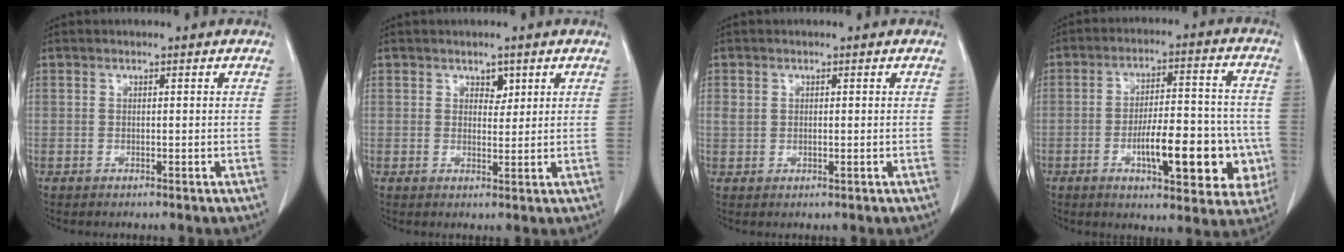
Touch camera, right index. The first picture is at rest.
{"total": 2.0, "force": [1.2, 1.3, 1.0], "torque": [-0.009, -0.003, 0.018]}
{"total": 1.7, "force": [0.3, 1.3, 1.0], "torque": [-0.025, 0.003, 0.008]}
{"total": 15.8, "force": [-4.8, 5.1, 14.1], "torque": [-0.179, 0.024, -0.061]}